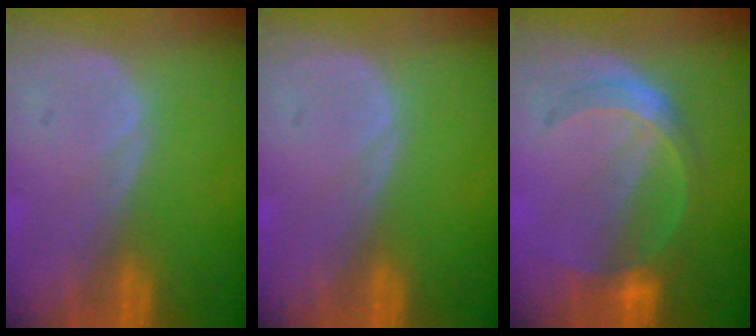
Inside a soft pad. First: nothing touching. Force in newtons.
{"total": 0.0}
{"total": 5.6, "press": 5.3, "slide": 1.9}